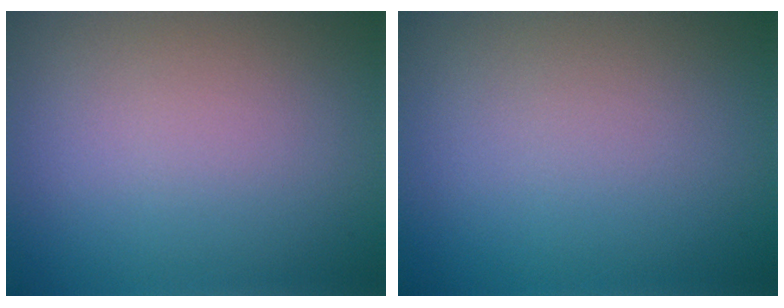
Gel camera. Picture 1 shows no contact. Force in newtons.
{"total": 0.0}